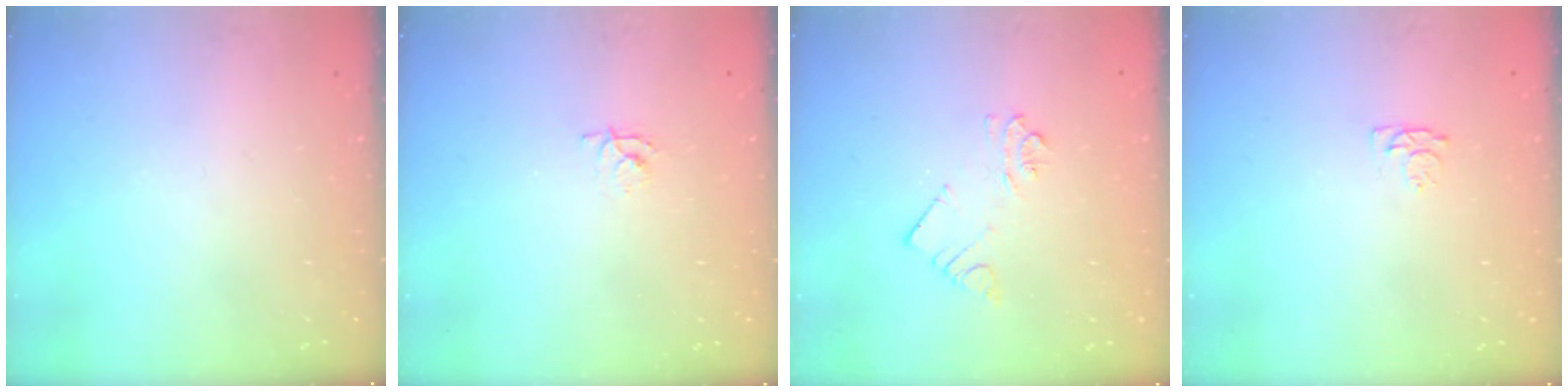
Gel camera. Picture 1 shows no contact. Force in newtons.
{"total": 3.8, "press": 3.7, "slide": 0.6}
{"total": 4.3, "press": 4.3, "slide": 0.3}
{"total": 5.2, "press": 5.1, "slide": 0.7}